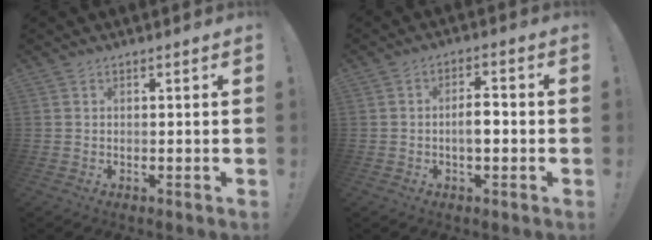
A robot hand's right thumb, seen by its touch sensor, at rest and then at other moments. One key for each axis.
{"total": 5.2, "fx": -1.1, "fy": 2.2, "fz": 4.5, "tx": -0.063, "ty": 0.007, "tz": -0.023}